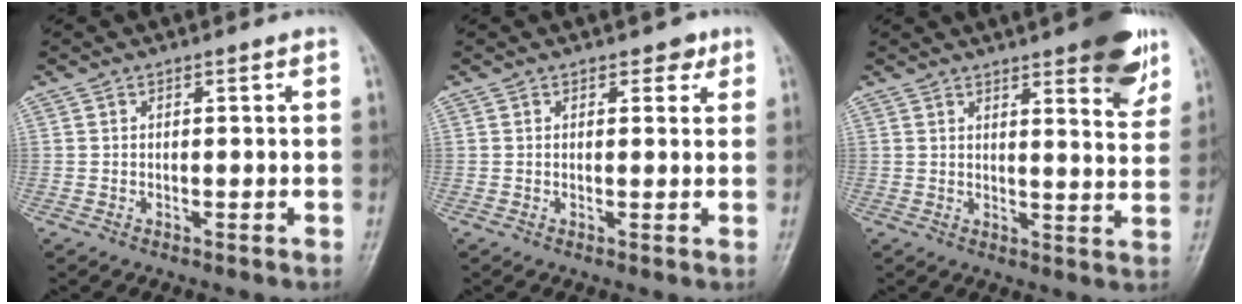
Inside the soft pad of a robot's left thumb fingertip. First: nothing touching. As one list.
[{"total": 2.2, "force": [1.4, 1.4, 1.0], "torque": [0.004, -0.005, 0.015]}, {"total": 12.3, "force": [7.8, 3.5, 8.9], "torque": [-0.083, -0.038, 0.094]}]